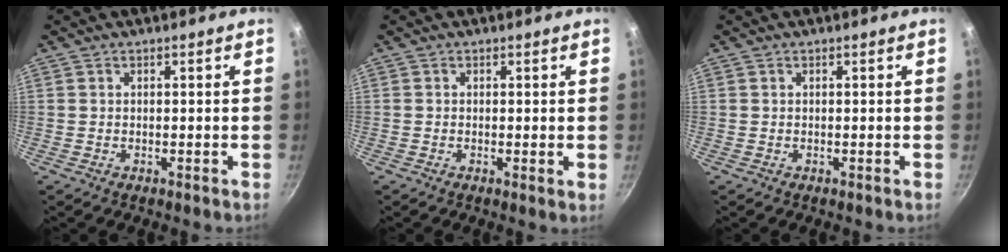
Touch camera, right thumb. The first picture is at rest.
{"total": 0.7, "force": [0.1, 0.2, 0.7], "torque": [-0.011, -0.006, -0.003]}
{"total": 0.0}